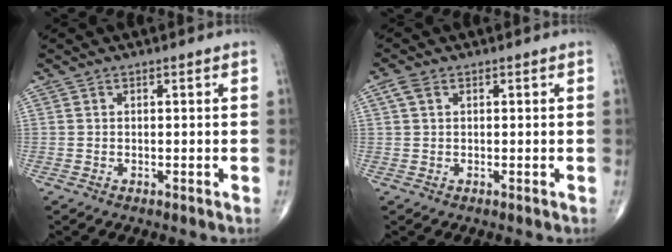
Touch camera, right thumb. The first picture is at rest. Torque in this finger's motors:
{"motor_torque": [0.03, -0.04, 0.13, 0.13, -0.03]}